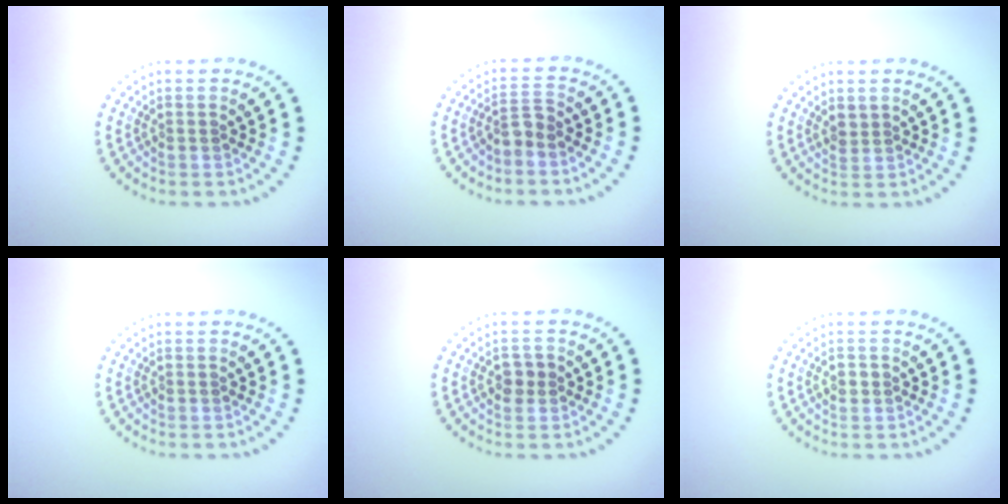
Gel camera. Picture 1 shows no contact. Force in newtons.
{"total": 1.7, "press": 1.3, "slide": 1.2}
{"total": 0.8, "press": 0.6, "slide": 0.5}
{"total": 0.0}
{"total": 1.5, "press": 1.5, "slide": 0.1}
{"total": 1.2, "press": 1.2, "slide": 0.1}